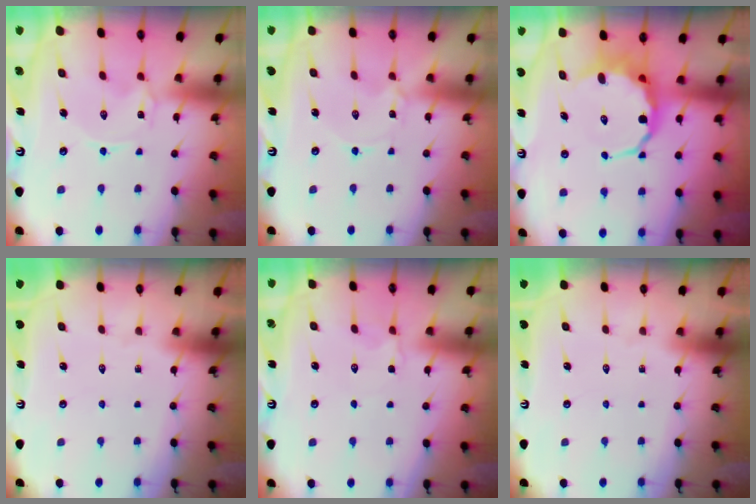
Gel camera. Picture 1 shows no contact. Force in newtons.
{"total": 0.0}
{"total": 7.4, "press": 7.1, "slide": 1.9}
{"total": 0.0}
{"total": 2.3, "press": 2.0, "slide": 1.2}
{"total": 0.0}